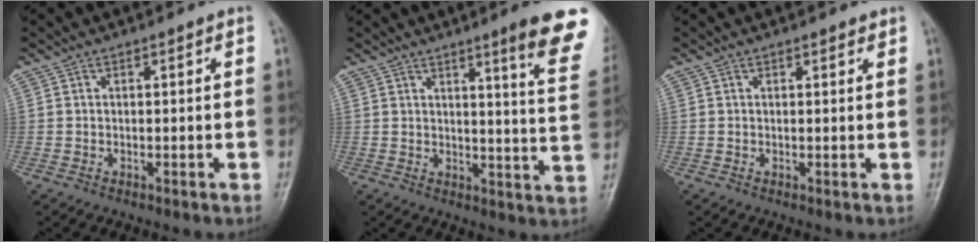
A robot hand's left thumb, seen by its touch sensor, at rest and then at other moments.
{"total": 13.1, "force": [8.3, 0.8, 10.0], "torque": [-0.108, -0.047, 0.092]}
{"total": 1.2, "force": [1.0, 0.5, 0.6], "torque": [-0.007, -0.003, 0.010]}